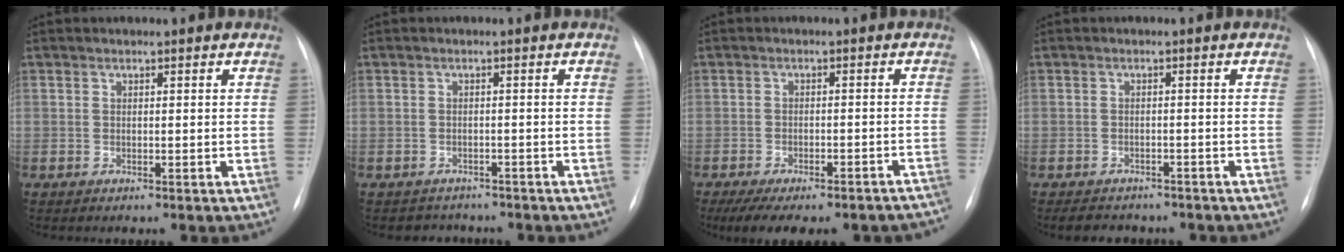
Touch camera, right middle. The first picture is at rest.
{"total": 3.1, "force": [-2.7, 1.5, -0.4], "torque": [0.002, 0.006, -0.039]}
{"total": 16.3, "force": [-13.5, 4.9, 7.8], "torque": [-0.107, 0.006, -0.168]}
{"total": 6.1, "force": [-5.2, 2.7, 1.6], "torque": [-0.022, 0.004, -0.064]}